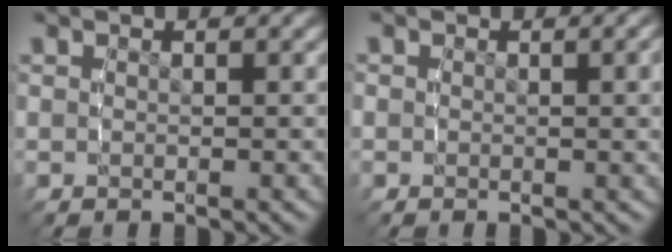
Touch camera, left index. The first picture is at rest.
{"total": 1.4, "force": [0.3, 0.5, 1.2], "torque": [-0.006, 0.007, 0.002]}